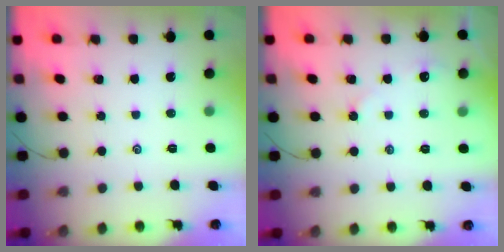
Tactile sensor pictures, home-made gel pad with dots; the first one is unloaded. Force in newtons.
{"total": 2.9, "press": 2.8, "slide": 0.3}